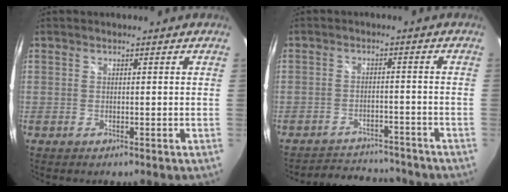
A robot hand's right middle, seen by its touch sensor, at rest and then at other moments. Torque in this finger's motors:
{"motor_torque": [-0.02, -0.29, -0.05, -0.02]}